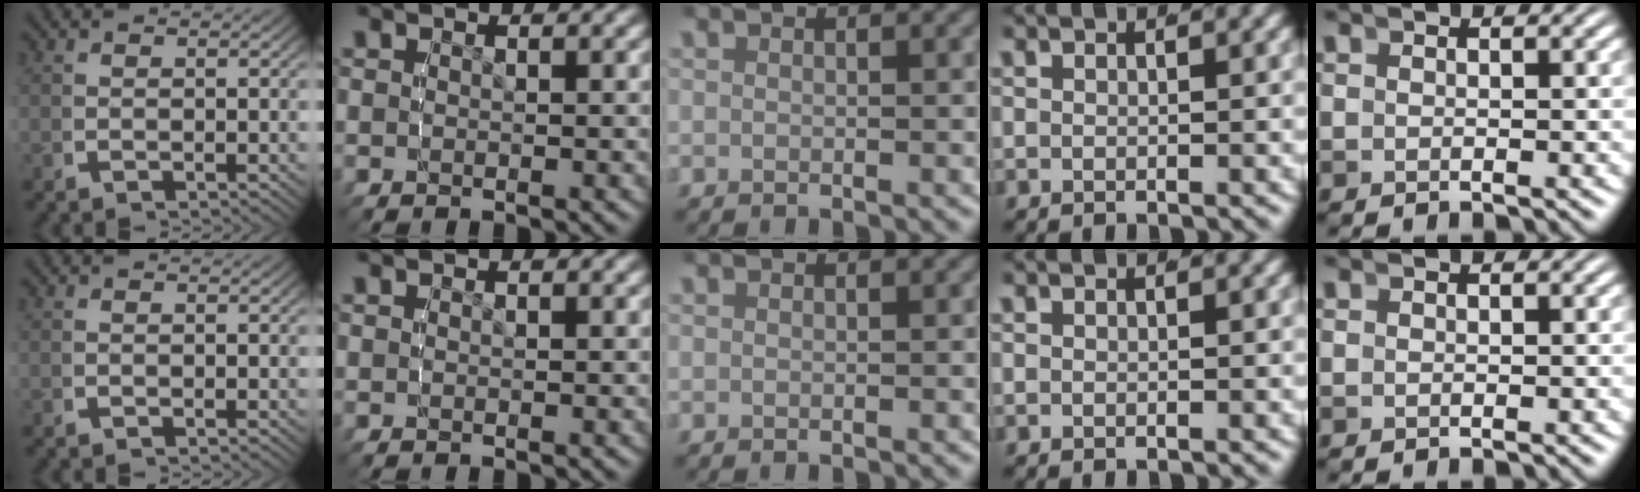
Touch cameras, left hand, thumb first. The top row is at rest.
{}